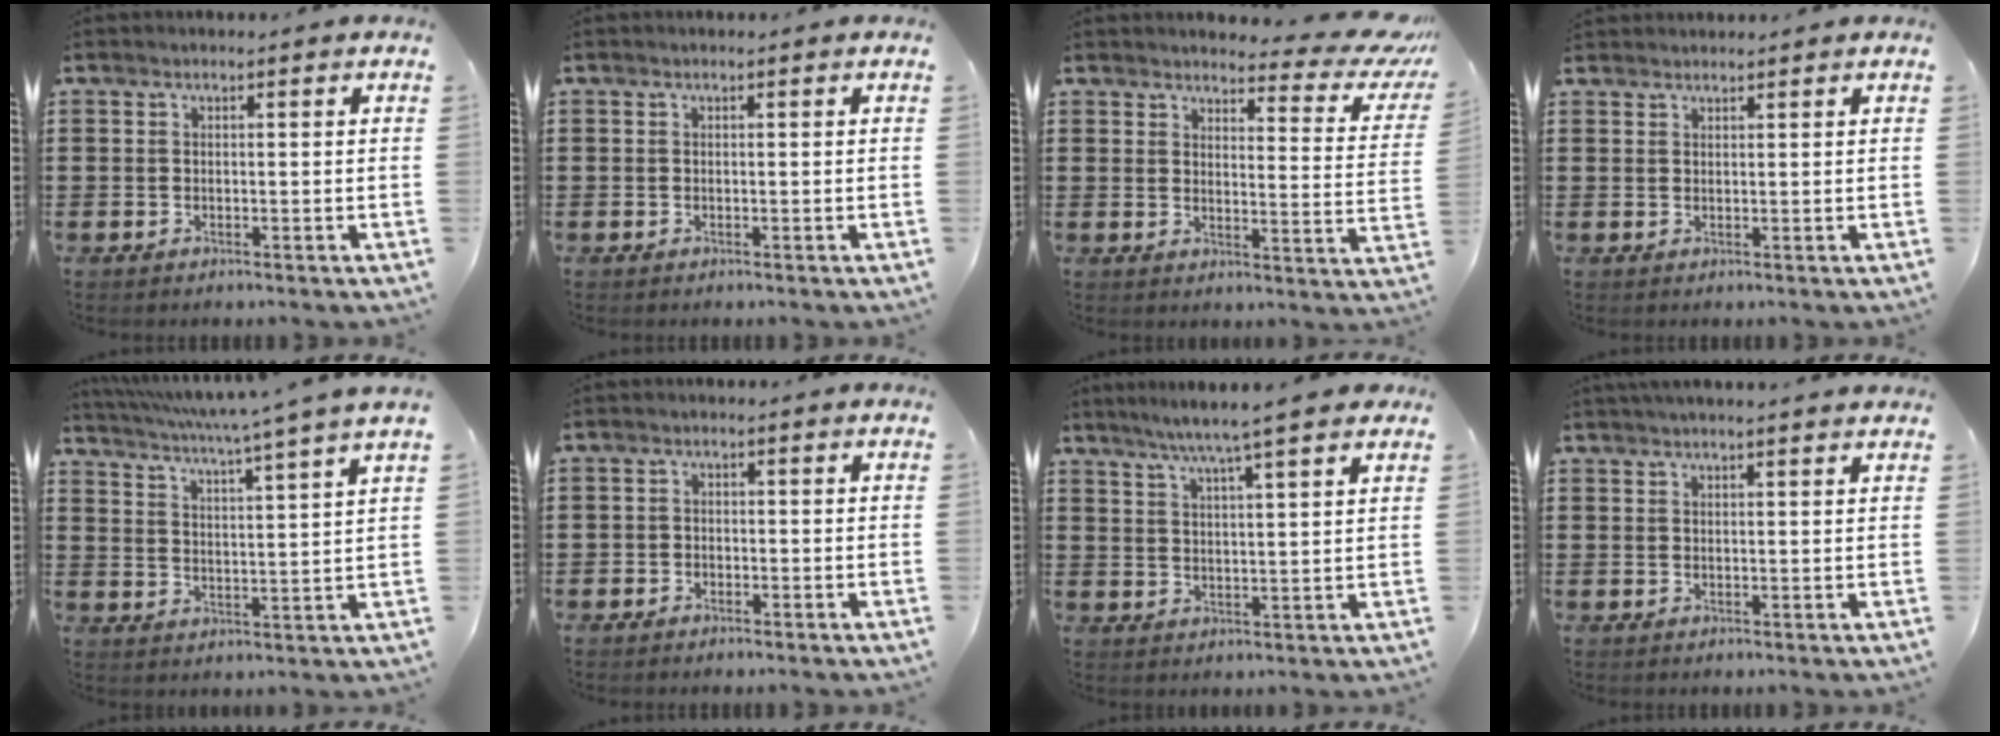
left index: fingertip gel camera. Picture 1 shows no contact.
{"total": 0.0}
{"total": 5.0, "force": [4.2, 1.0, 2.4], "torque": [-0.044, -0.032, 0.067]}
{"total": 1.0, "force": [1.0, 0.0, 0.0], "torque": [-0.001, -0.002, 0.021]}
{"total": 4.3, "force": [3.5, -1.6, 2.0], "torque": [-0.055, -0.036, 0.051]}
{"total": 1.3, "force": [-1.2, 0.7, 0.0], "torque": [-0.004, 0.003, -0.026]}
{"total": 6.3, "force": [5.1, -0.5, 3.8], "torque": [-0.087, -0.017, 0.086]}
{"total": 1.7, "force": [1.6, -0.3, 0.6], "torque": [-0.013, -0.001, 0.030]}